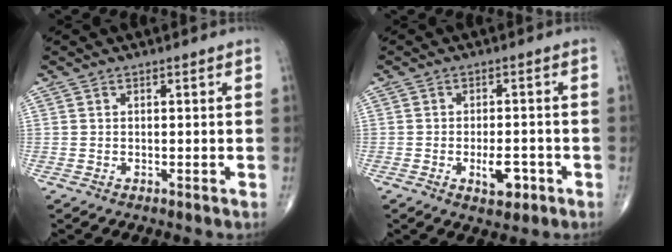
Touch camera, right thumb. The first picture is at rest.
{"total": 4.9, "force": [-1.9, 2.4, 3.8], "torque": [-0.045, 0.003, -0.025]}